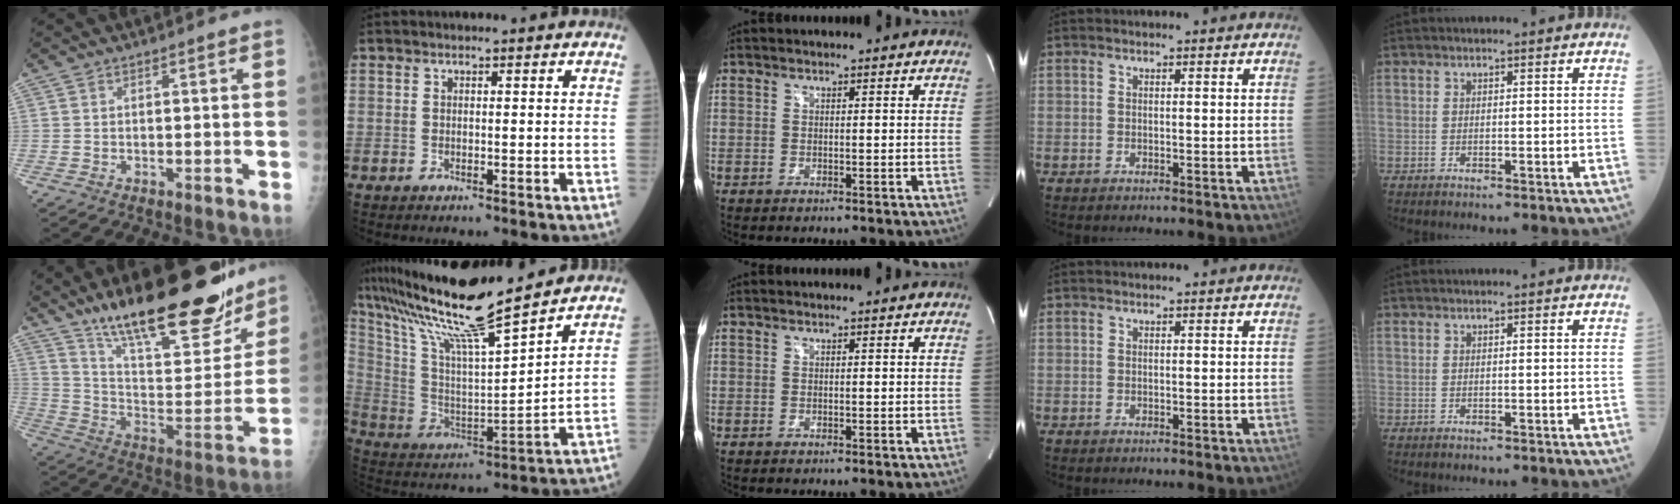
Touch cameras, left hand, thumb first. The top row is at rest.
{"thumb": {"total": 30.3, "force": [22.0, 9.4, 18.6], "torque": [-0.250, -0.083, 0.342]}, "index": {"total": 19.3, "force": [16.6, -0.9, 9.8], "torque": [-0.200, -0.007, 0.300]}}